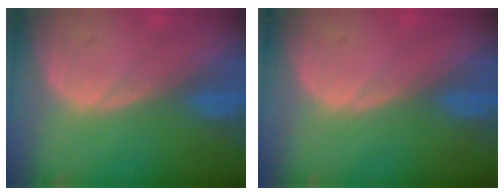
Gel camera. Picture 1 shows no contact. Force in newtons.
{"total": 0.0}